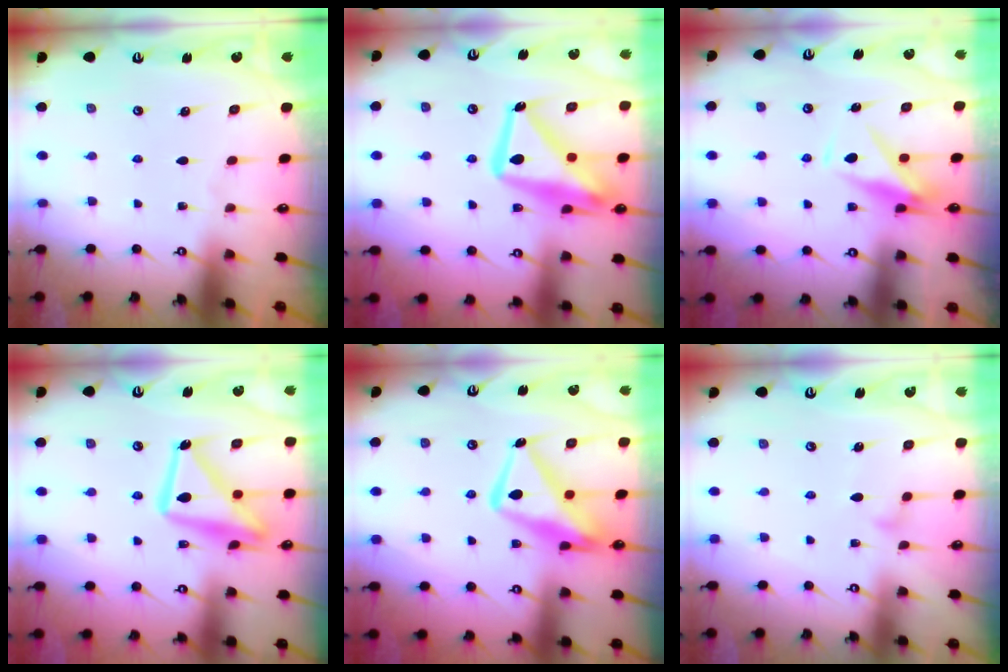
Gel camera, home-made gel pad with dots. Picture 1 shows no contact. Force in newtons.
{"total": 18.9, "press": 18.8, "slide": 1.9}
{"total": 8.1, "press": 8.0, "slide": 1.2}
{"total": 16.2, "press": 16.2, "slide": 1.2}
{"total": 15.1, "press": 15.0, "slide": 1.5}
{"total": 8.4, "press": 8.4, "slide": 0.5}